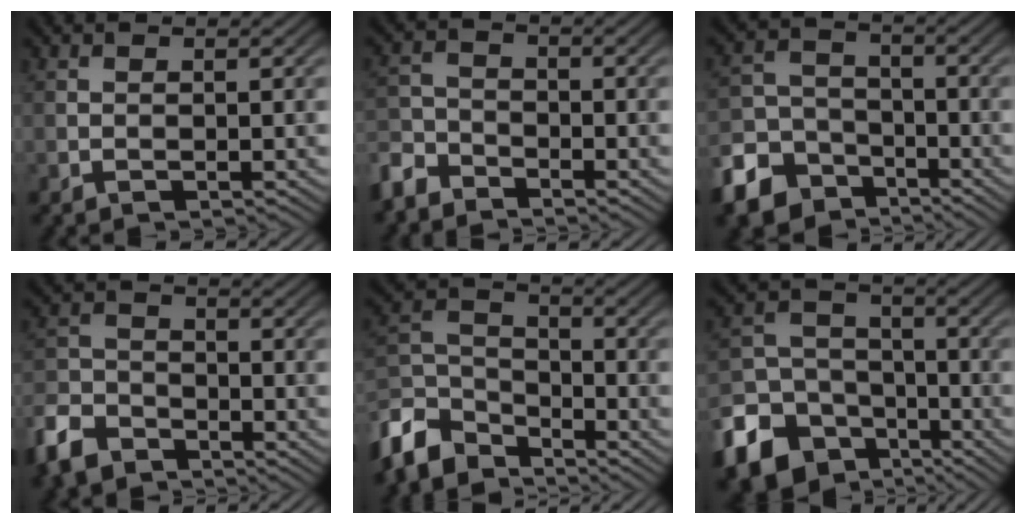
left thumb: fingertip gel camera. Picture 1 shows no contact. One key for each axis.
{"total": 4.6, "fx": -4.0, "fy": 1.9, "fz": 1.3, "tx": -0.031, "ty": -0.006, "tz": -0.098}
{"total": 9.4, "fx": -6.3, "fy": 6.0, "fz": 3.4, "tx": -0.082, "ty": -0.020, "tz": -0.125}
{"total": 6.7, "fx": -5.1, "fy": 3.4, "fz": 2.6, "tx": -0.068, "ty": -0.009, "tz": -0.119}
{"total": 9.1, "fx": -7.1, "fy": 4.3, "fz": 3.9, "tx": -0.090, "ty": -0.005, "tz": -0.163}
{"total": 13.3, "fx": -7.8, "fy": 9.5, "fz": 5.1, "tx": -0.143, "ty": -0.042, "tz": -0.136}